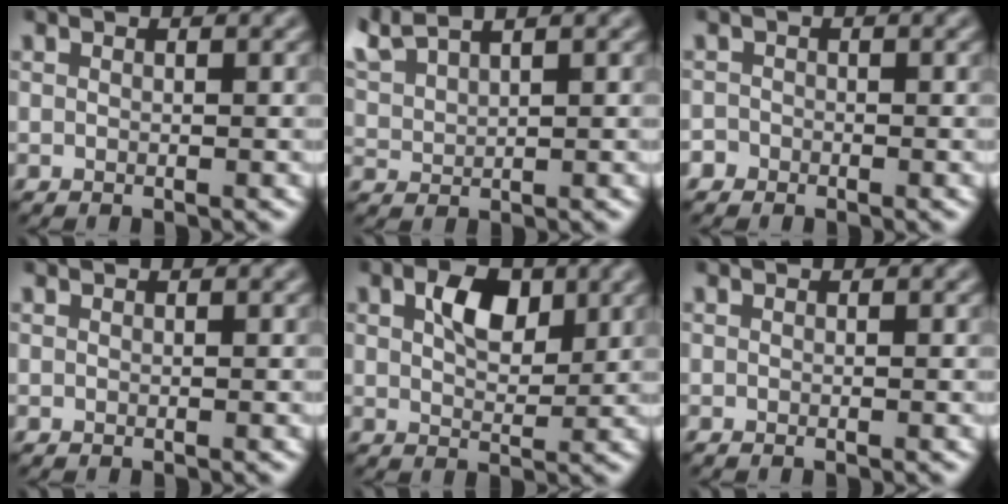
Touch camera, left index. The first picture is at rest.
{"total": 4.1, "force": [3.6, 0.7, 1.8], "torque": [-0.050, 0.017, 0.070]}
{"total": 1.0, "force": [-0.6, 0.8, -0.1], "torque": [0.007, 0.004, -0.012]}
{"total": 0.0}
{"total": 3.9, "force": [1.6, 2.2, 2.9], "torque": [-0.053, 0.006, 0.028]}
{"total": 0.0}